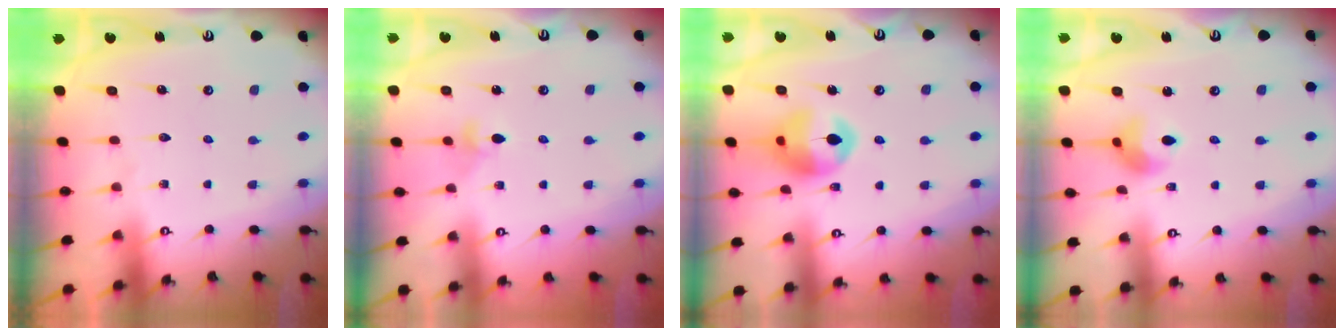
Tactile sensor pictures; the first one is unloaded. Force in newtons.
{"total": 2.9, "press": 2.8, "slide": 0.6}
{"total": 12.5, "press": 12.4, "slide": 1.6}
{"total": 7.5, "press": 7.5, "slide": 0.4}